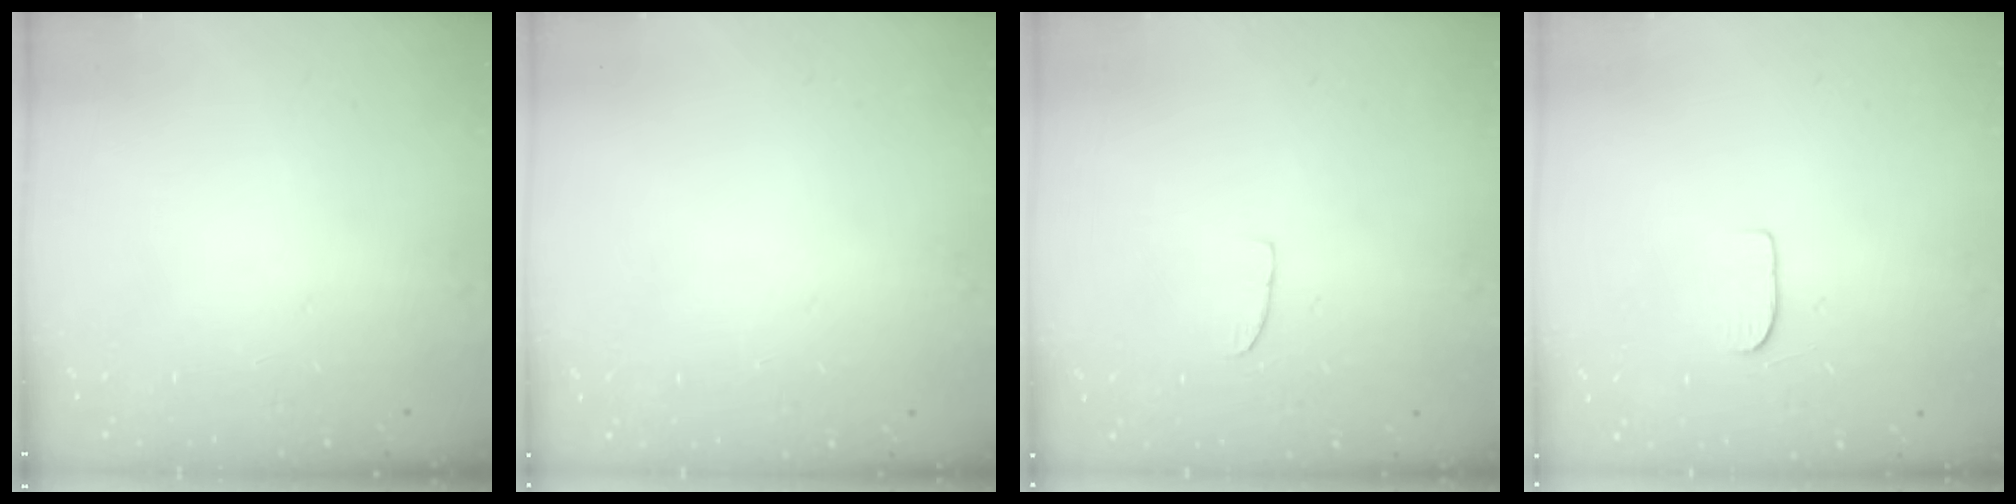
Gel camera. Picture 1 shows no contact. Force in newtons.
{"total": 0.0}
{"total": 4.7, "press": 4.7, "slide": 0.3}
{"total": 4.8, "press": 4.7, "slide": 0.6}